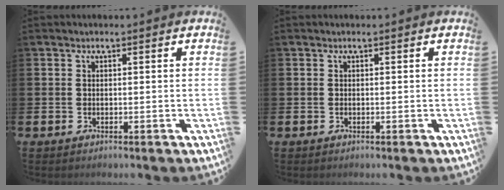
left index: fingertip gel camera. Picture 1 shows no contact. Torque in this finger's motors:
{"motor_torque": [0.17, 0.05, -0.04, 0.00]}